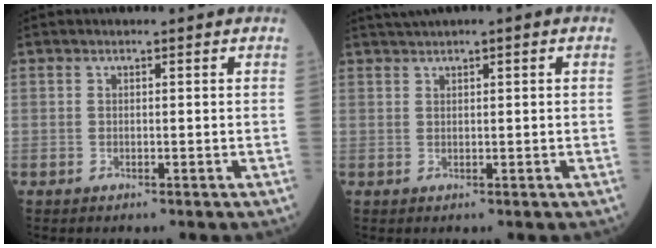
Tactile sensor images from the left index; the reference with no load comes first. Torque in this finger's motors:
{"motor_torque": [0.23, -0.26, 0.18, 0.10]}